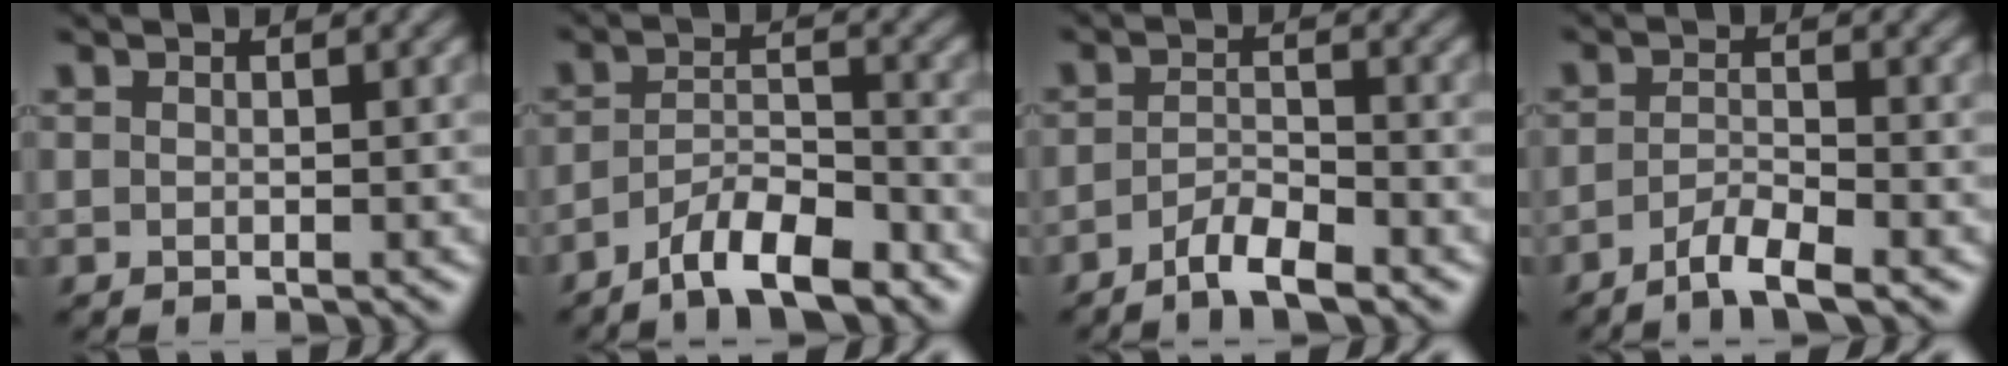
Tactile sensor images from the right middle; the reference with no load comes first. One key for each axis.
{"total": 5.7, "fx": -4.3, "fy": 1.4, "fz": 3.5, "tx": -0.059, "ty": 0.001, "tz": -0.074}
{"total": 3.1, "fx": -2.3, "fy": 0.7, "fz": 2.1, "tx": -0.039, "ty": 0.002, "tz": -0.047}
{"total": 3.1, "fx": -2.1, "fy": 0.5, "fz": 2.3, "tx": -0.040, "ty": 0.000, "tz": -0.047}